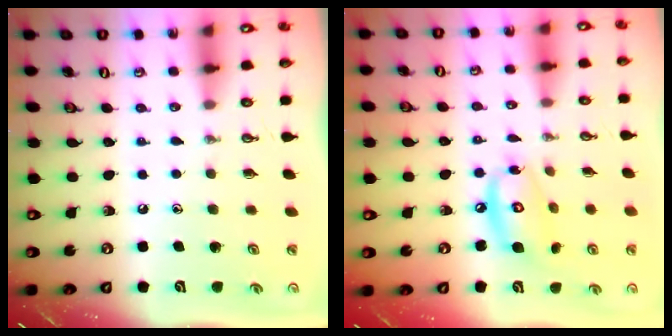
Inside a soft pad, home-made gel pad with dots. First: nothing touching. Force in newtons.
{"total": 11.9, "press": 11.9, "slide": 0.8}